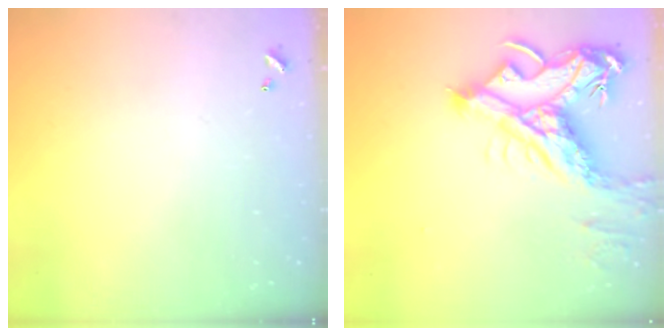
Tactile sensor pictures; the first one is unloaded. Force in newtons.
{"total": 16.1, "press": 15.9, "slide": 2.7}